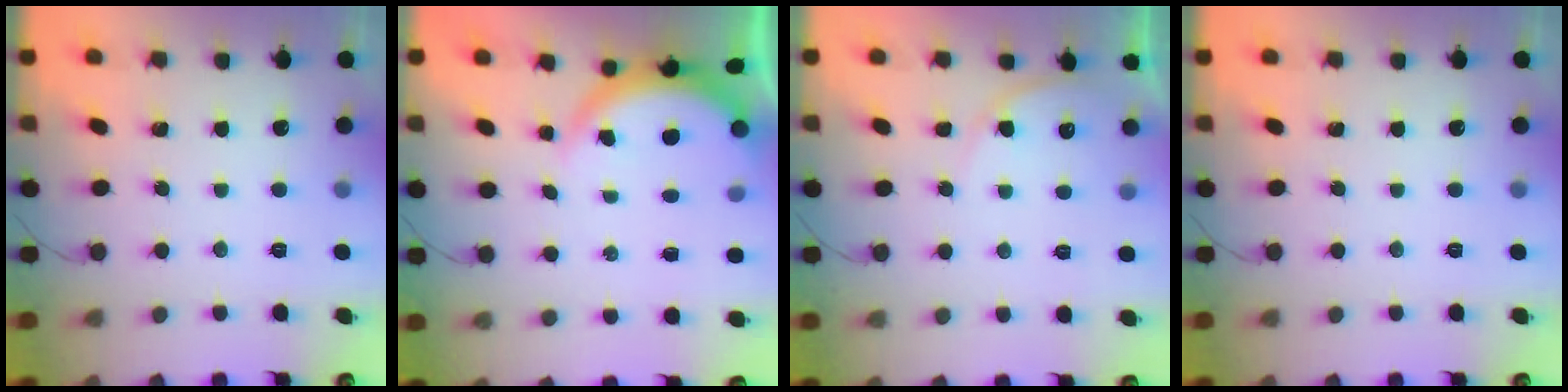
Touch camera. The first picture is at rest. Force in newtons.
{"total": 3.7, "press": 3.6, "slide": 0.6}
{"total": 5.4, "press": 5.3, "slide": 0.6}
{"total": 0.0}